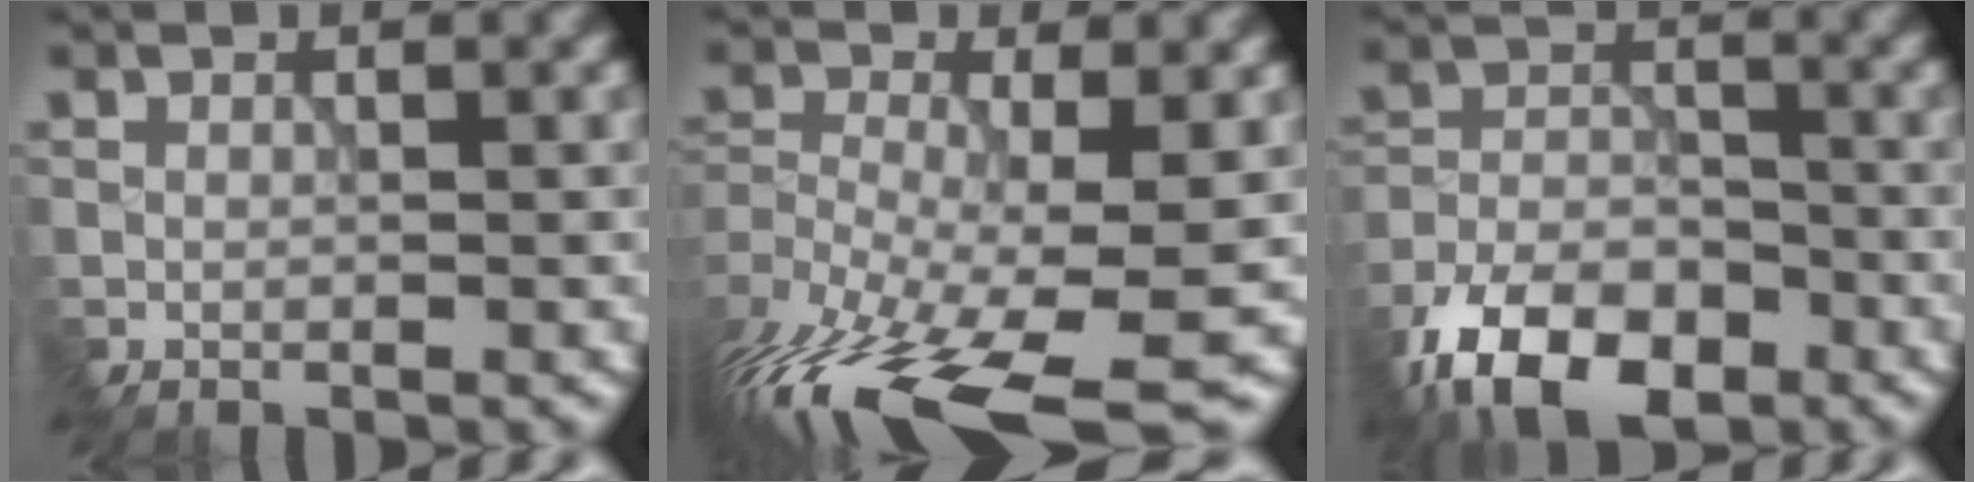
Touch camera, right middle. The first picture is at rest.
{"total": 13.5, "force": [-8.0, 4.6, 9.9], "torque": [-0.204, -0.022, -0.117]}
{"total": 9.1, "force": [-6.5, 4.3, 4.7], "torque": [-0.085, -0.011, -0.124]}